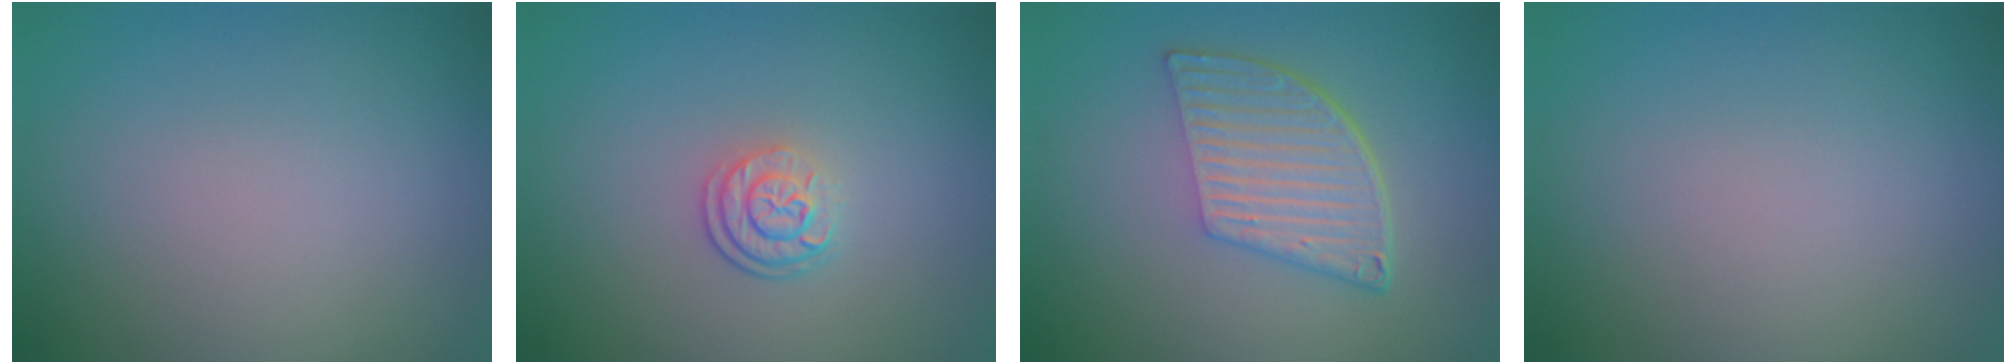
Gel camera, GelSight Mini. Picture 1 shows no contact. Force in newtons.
{"total": 2.5, "press": 1.9, "slide": 1.6}
{"total": 6.3, "press": 4.3, "slide": 4.6}
{"total": 0.0}